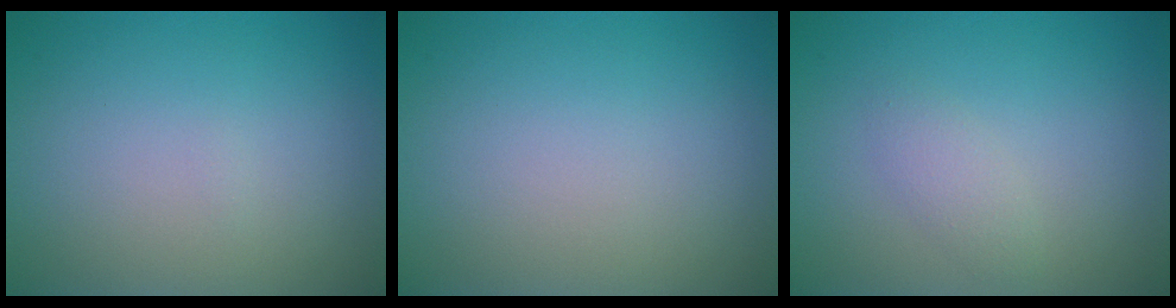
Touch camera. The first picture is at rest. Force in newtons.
{"total": 0.0}
{"total": 1.3, "press": 1.3, "slide": 0.0}